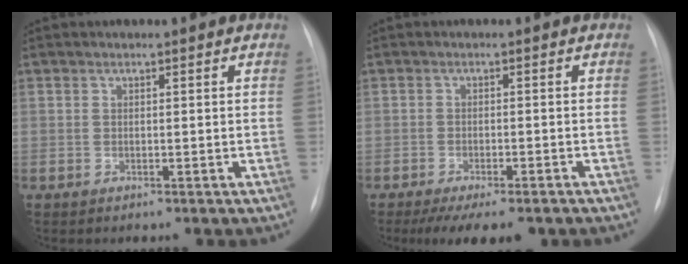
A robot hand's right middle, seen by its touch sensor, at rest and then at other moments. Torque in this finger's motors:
{"motor_torque": [0.93, -0.91, 0.13, 0.04]}